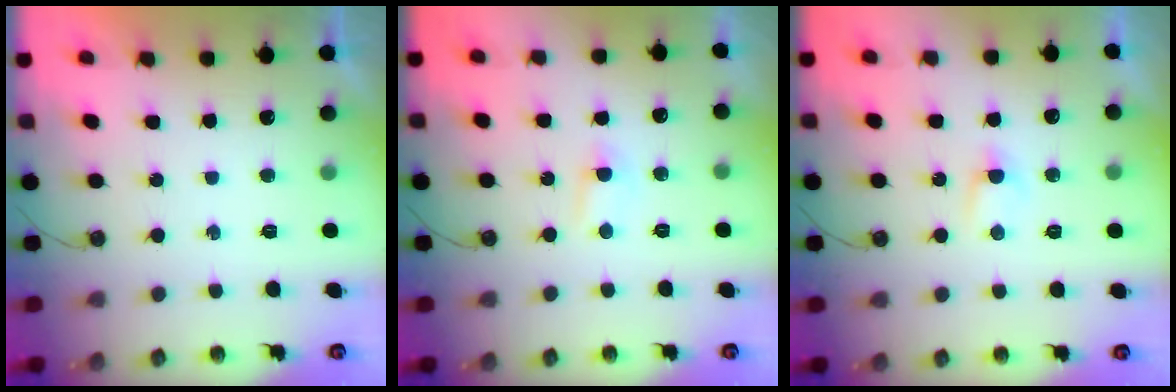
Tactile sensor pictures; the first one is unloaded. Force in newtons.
{"total": 3.6, "press": 3.6, "slide": 0.5}
{"total": 2.5, "press": 2.5, "slide": 0.4}